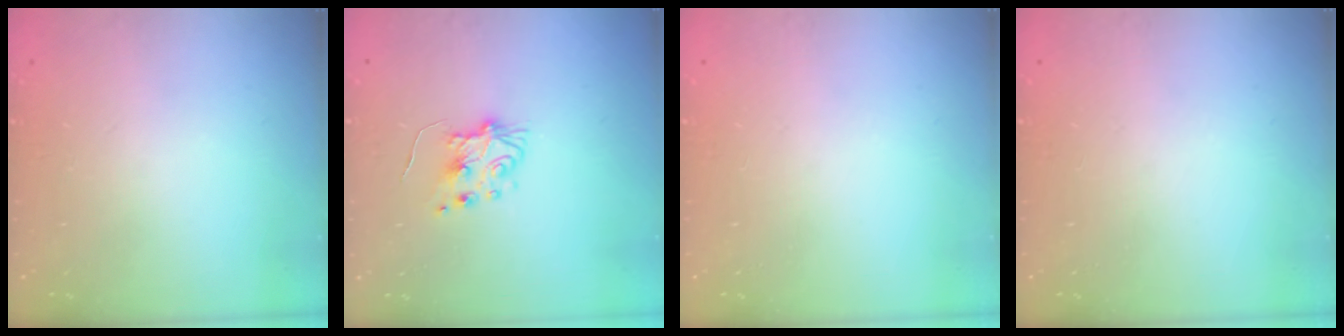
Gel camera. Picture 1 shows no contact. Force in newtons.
{"total": 6.4, "press": 6.4, "slide": 0.4}
{"total": 0.0}
{"total": 0.0}